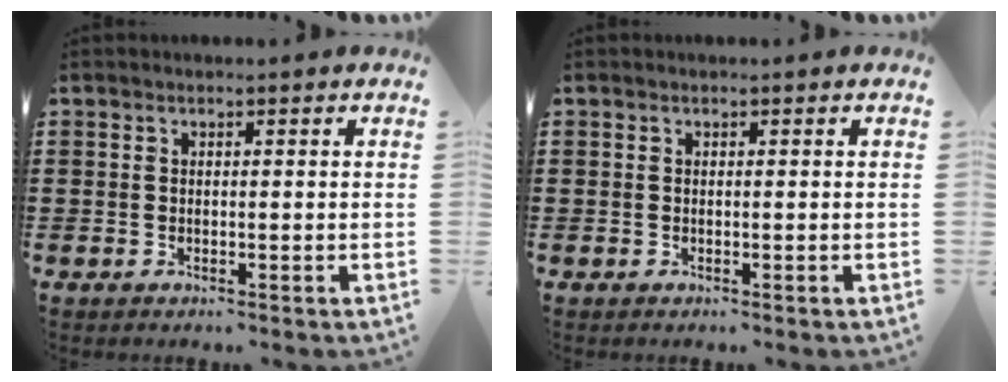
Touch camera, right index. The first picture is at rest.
{"total": 0.0}